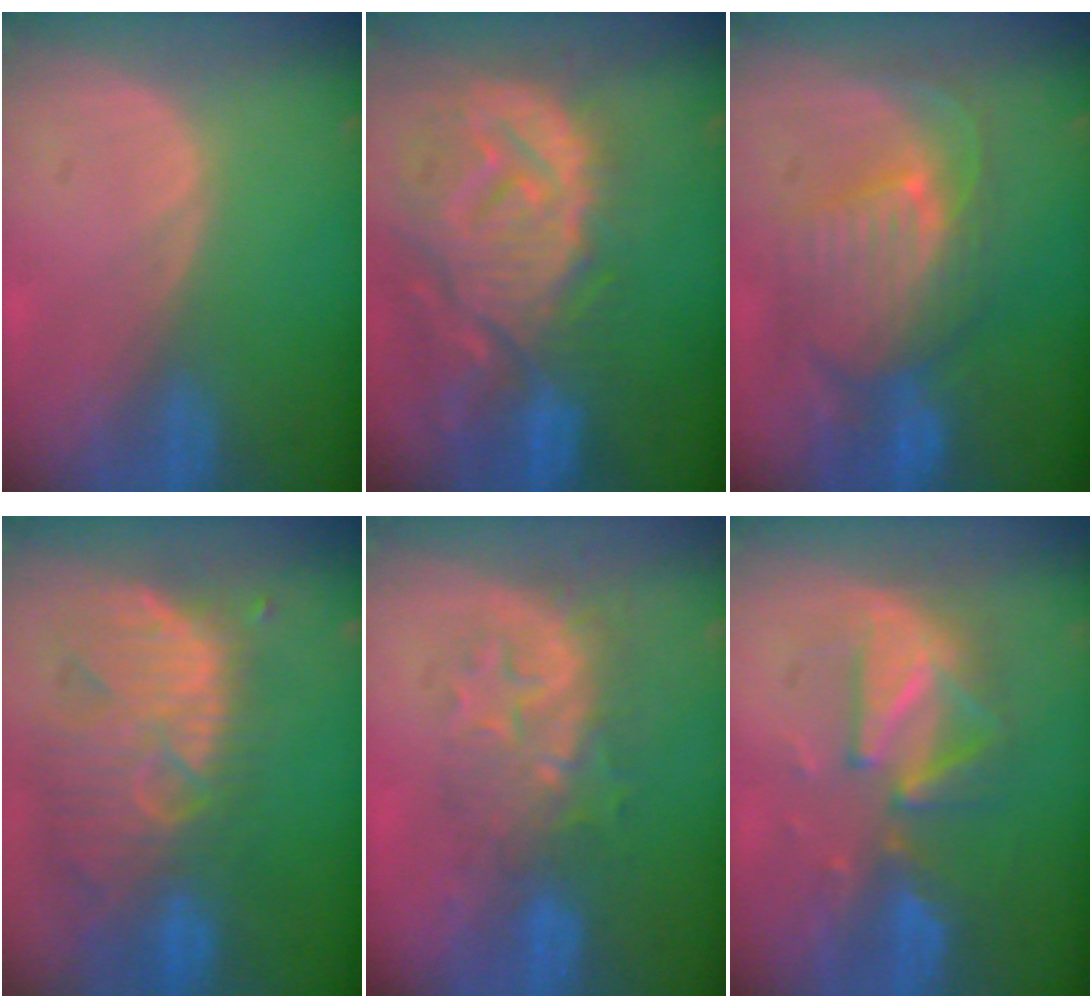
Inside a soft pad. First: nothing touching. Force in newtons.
{"total": 14.0, "press": 12.1, "slide": 6.9}
{"total": 9.8, "press": 9.0, "slide": 3.9}
{"total": 12.4, "press": 11.0, "slide": 5.7}
{"total": 8.3, "press": 7.8, "slide": 3.0}
{"total": 8.2, "press": 8.2, "slide": 0.4}